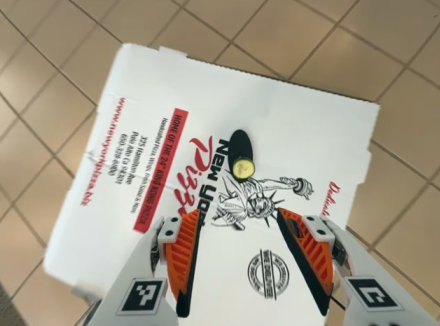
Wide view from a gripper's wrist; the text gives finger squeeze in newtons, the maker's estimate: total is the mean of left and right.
{"total": 0.0}